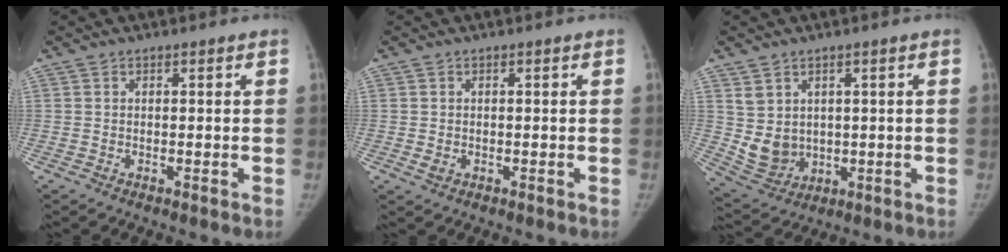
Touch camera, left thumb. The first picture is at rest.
{"total": 1.4, "force": [-0.4, 1.0, 0.8], "torque": [-0.016, 0.002, -0.005]}
{"total": 7.0, "force": [1.2, 6.0, 3.4], "torque": [-0.047, -0.012, 0.050]}